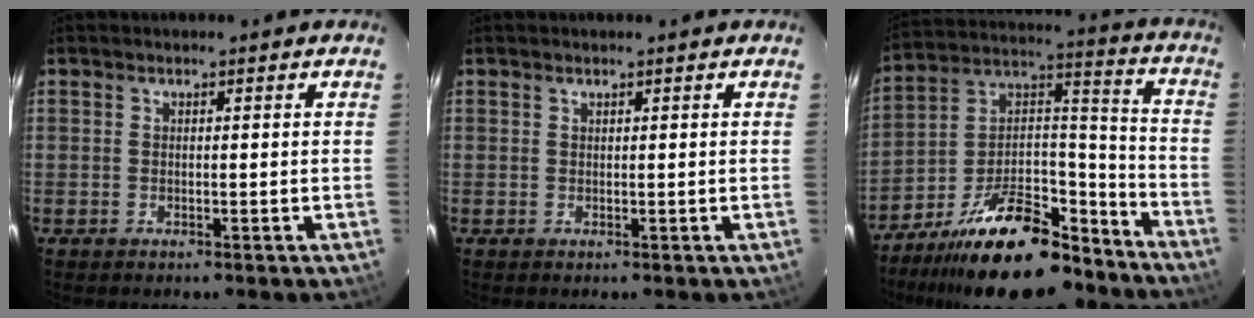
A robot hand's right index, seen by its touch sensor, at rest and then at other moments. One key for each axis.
{"total": 0.0}
{"total": 22.7, "fx": -16.9, "fy": 8.8, "fz": 12.2, "tx": -0.217, "ty": 0.036, "tz": -0.260}